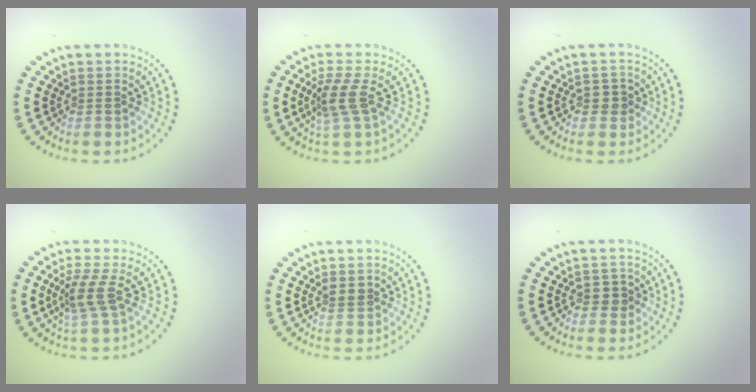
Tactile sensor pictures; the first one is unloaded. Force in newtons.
{"total": 2.7, "press": 2.0, "slide": 1.8}
{"total": 1.2, "press": 1.2, "slide": 0.3}
{"total": 2.7, "press": 2.0, "slide": 1.8}
{"total": 1.5, "press": 1.3, "slide": 0.8}
{"total": 1.4, "press": 1.3, "slide": 0.5}